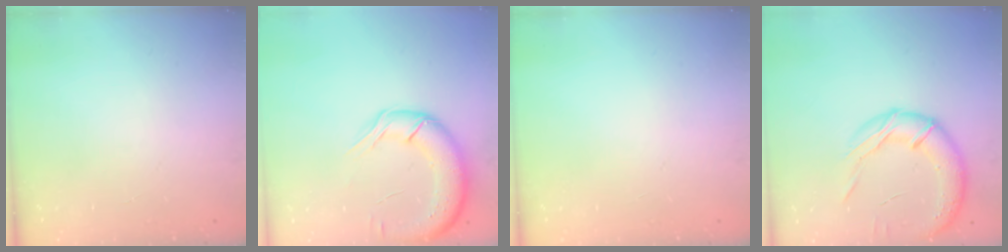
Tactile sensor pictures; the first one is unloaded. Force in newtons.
{"total": 14.4, "press": 14.0, "slide": 3.5}
{"total": 0.0}
{"total": 17.2, "press": 16.9, "slide": 3.1}